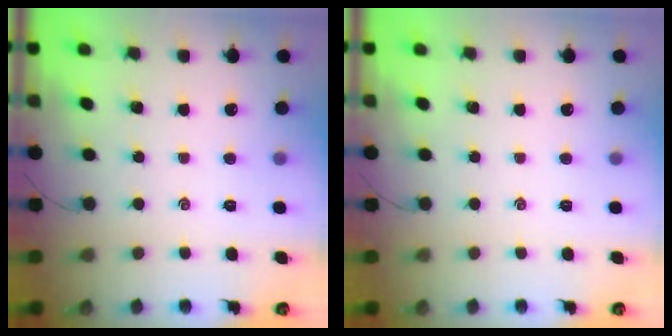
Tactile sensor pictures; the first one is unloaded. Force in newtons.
{"total": 0.0}